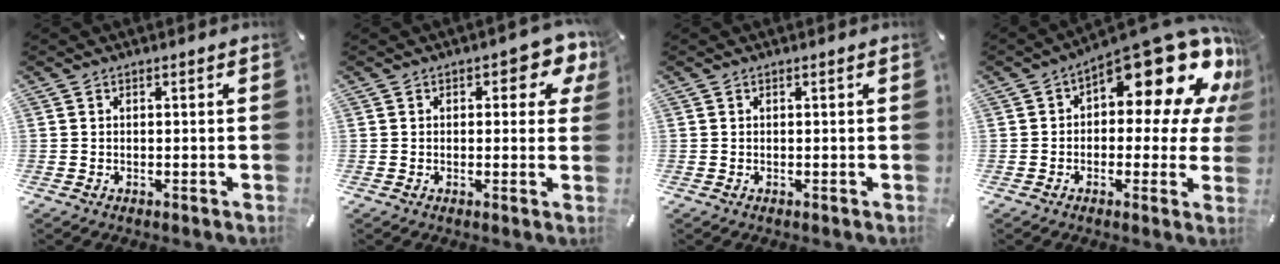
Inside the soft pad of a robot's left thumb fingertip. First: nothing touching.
{"total": 5.3, "force": [2.2, 2.8, 4.0], "torque": [-0.046, -0.004, 0.029]}
{"total": 0.0}
{"total": 20.5, "force": [11.4, 8.8, 14.5], "torque": [-0.189, -0.091, 0.189]}